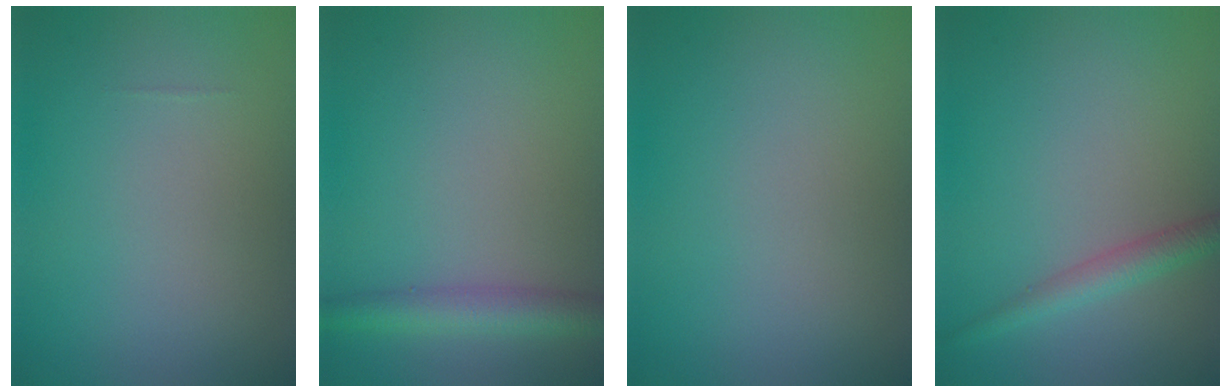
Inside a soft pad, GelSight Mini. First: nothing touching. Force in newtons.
{"total": 3.2, "press": 3.2, "slide": 0.1}
{"total": 0.0}
{"total": 2.2, "press": 2.2, "slide": 0.1}